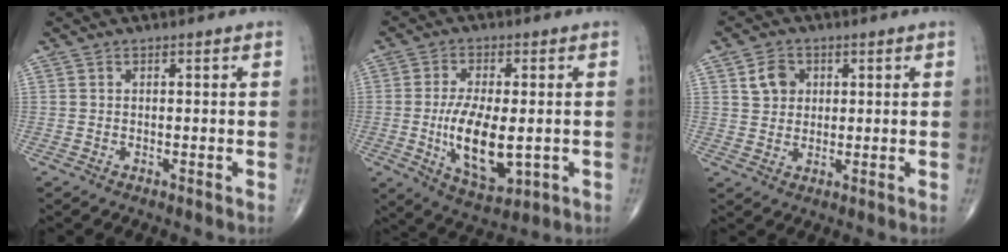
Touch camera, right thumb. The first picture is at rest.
{"total": 12.7, "force": [-1.8, 5.8, 11.2], "torque": [-0.194, -0.015, -0.019]}
{"total": 4.9, "force": [1.6, 4.0, 2.3], "torque": [-0.020, -0.004, 0.027]}